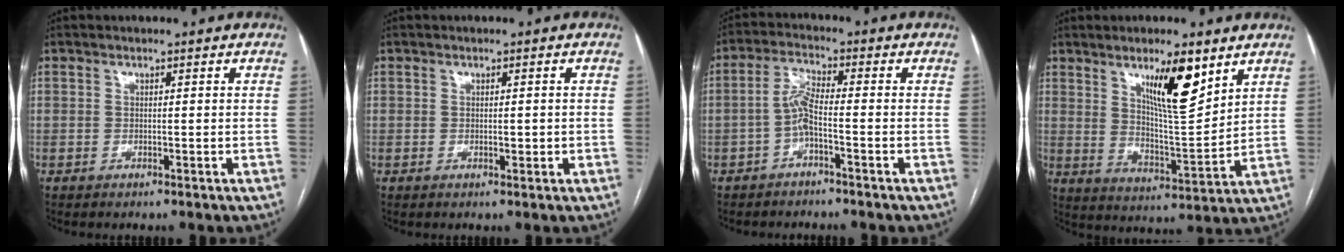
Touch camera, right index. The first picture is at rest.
{"total": 0.8, "force": [-0.1, 0.3, 0.8], "torque": [-0.011, 0.000, 0.000]}
{"total": 4.1, "force": [-1.7, 0.3, 3.8], "torque": [-0.078, 0.013, -0.034]}
{"total": 11.1, "force": [6.3, 1.8, 8.9], "torque": [-0.150, -0.009, 0.110]}